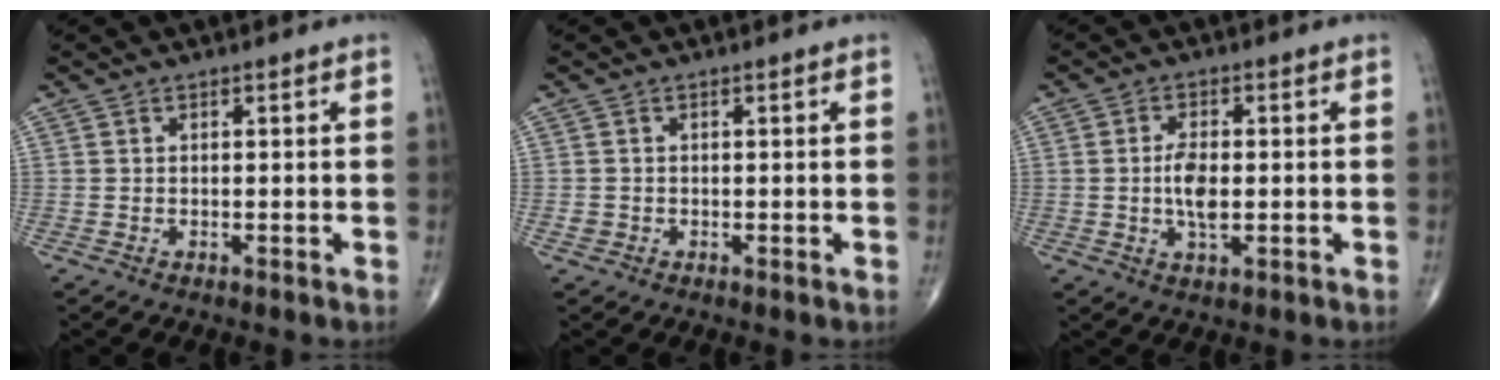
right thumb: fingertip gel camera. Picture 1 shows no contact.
{"total": 1.0, "force": [-0.2, 0.9, 0.4], "torque": [-0.006, 0.001, -0.004]}
{"total": 5.5, "force": [-0.2, 2.5, 4.8], "torque": [-0.090, -0.003, -0.007]}